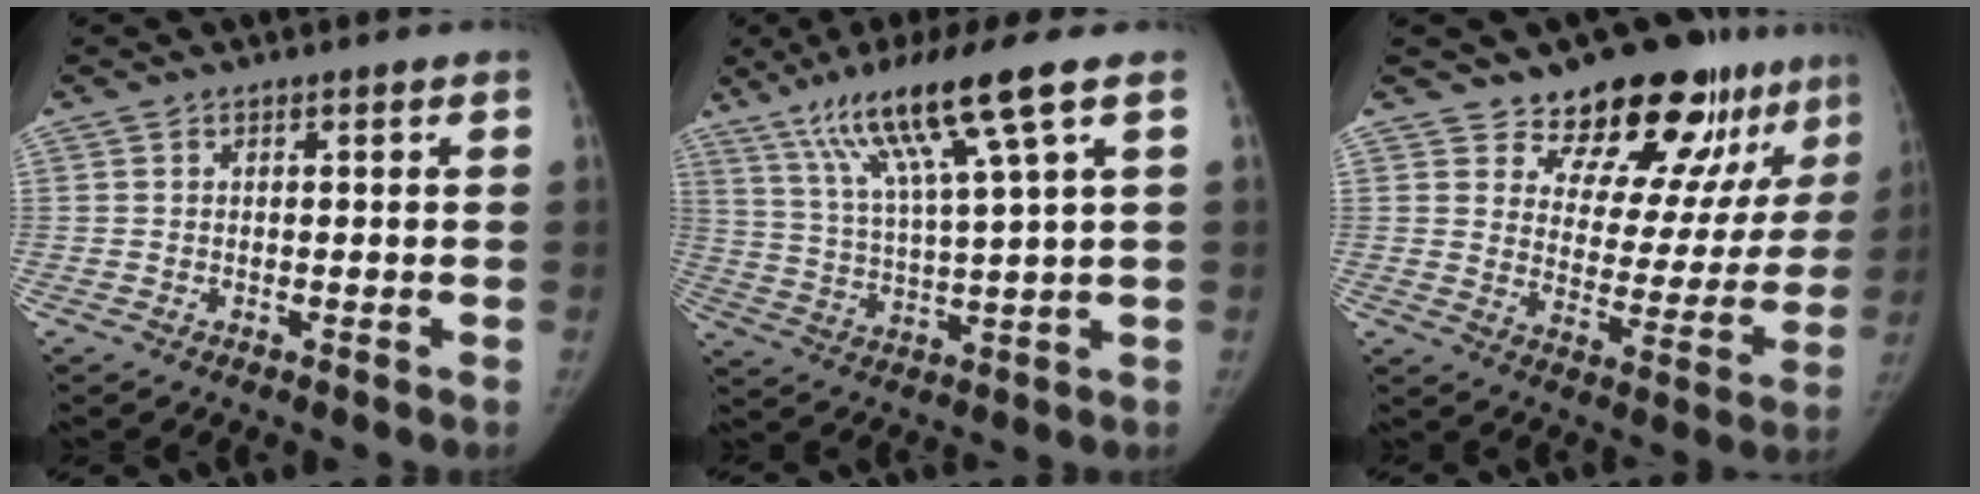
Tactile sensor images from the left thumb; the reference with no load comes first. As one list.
[{"total": 14.8, "force": [8.2, 0.2, 12.3], "torque": [-0.227, -0.024, 0.152]}, {"total": 18.1, "force": [14.0, 8.2, 8.0], "torque": [-0.046, -0.101, 0.186]}]